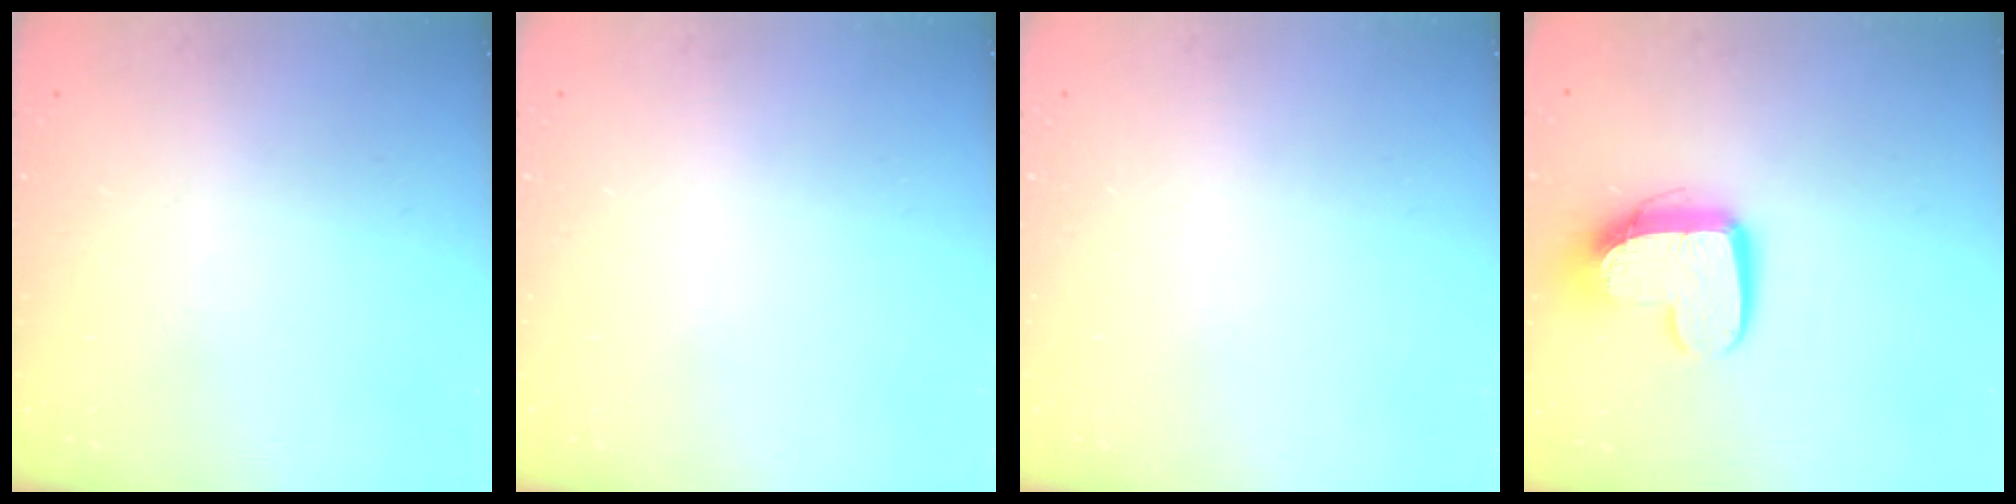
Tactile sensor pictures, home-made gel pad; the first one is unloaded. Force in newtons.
{"total": 0.0}
{"total": 0.0}
{"total": 12.9, "press": 12.8, "slide": 1.1}